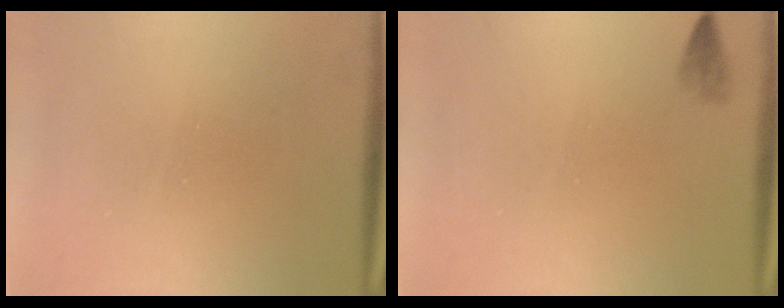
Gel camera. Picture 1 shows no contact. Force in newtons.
{"total": 1.4}